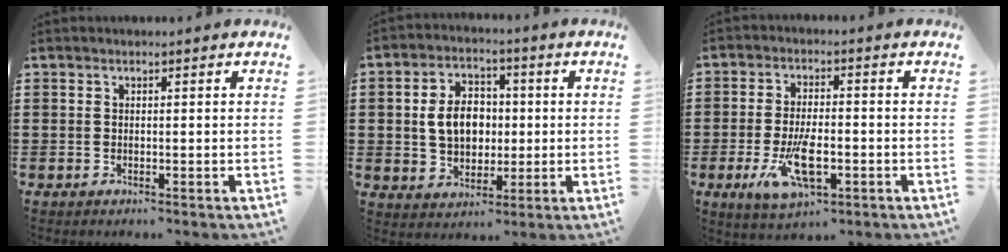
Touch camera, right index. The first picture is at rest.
{"total": 7.5, "force": [0.2, 5.6, 5.0], "torque": [-0.107, 0.007, -0.005]}
{"total": 8.8, "force": [-2.9, 3.6, 7.5], "torque": [-0.152, -0.017, -0.050]}